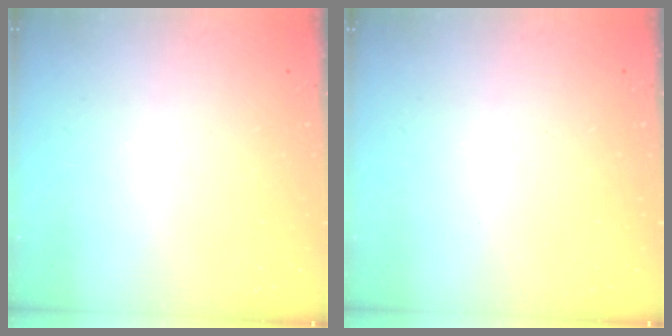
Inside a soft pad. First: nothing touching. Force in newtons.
{"total": 0.0}